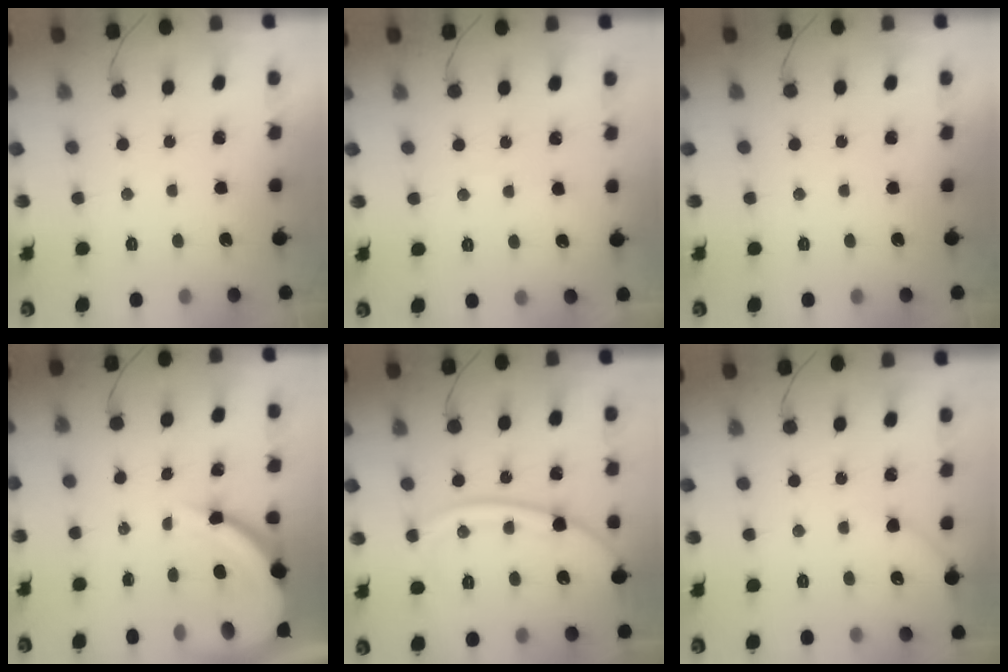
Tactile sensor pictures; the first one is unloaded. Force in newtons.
{"total": 2.5, "press": 2.5, "slide": 0.3}
{"total": 0.0}
{"total": 14.0, "press": 13.9, "slide": 1.3}
{"total": 15.6, "press": 15.5, "slide": 1.9}
{"total": 3.4, "press": 3.3, "slide": 0.5}